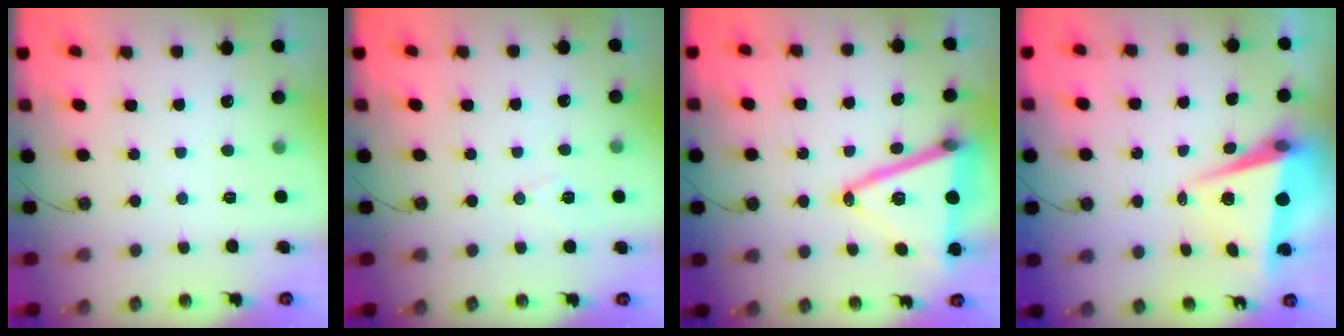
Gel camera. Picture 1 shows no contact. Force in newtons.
{"total": 5.9, "press": 4.3, "slide": 4.0}
{"total": 18.5, "press": 18.1, "slide": 4.0}
{"total": 6.9, "press": 6.7, "slide": 1.6}